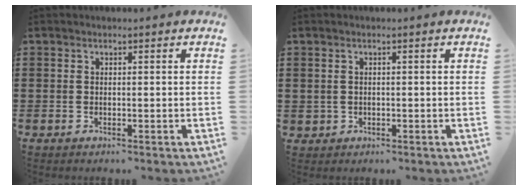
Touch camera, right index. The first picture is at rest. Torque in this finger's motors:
{"motor_torque": [0.71, 0.49, 0.08, 0.01]}